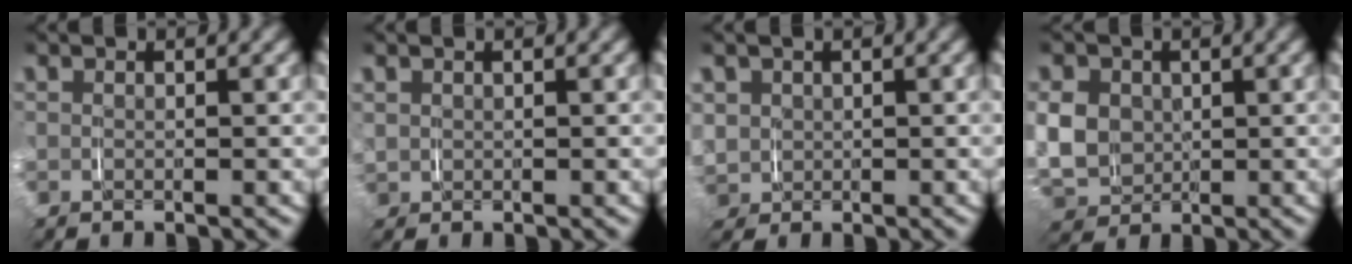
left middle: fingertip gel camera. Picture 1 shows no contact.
{"total": 1.5, "force": [0.4, 1.4, 0.4], "torque": [-0.023, 0.000, 0.009]}
{"total": 4.7, "force": [0.1, 4.4, 1.5], "torque": [-0.068, -0.019, 0.010]}
{"total": 6.3, "force": [0.3, 5.5, 3.2], "torque": [-0.093, -0.020, 0.016]}